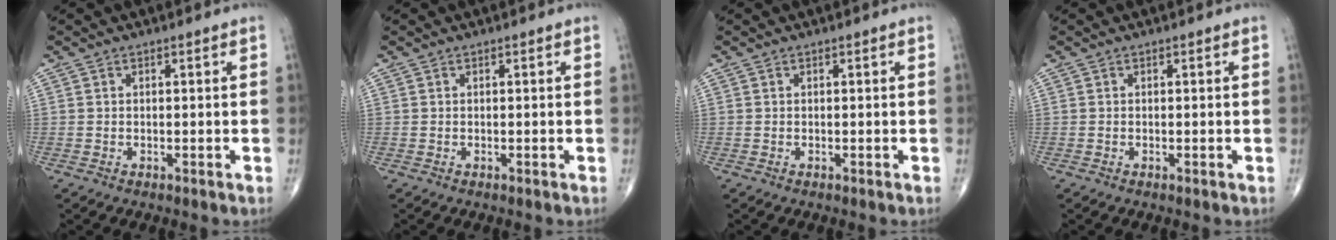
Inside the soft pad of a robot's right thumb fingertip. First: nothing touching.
{"total": 0.0}
{"total": 0.0}
{"total": 0.0}